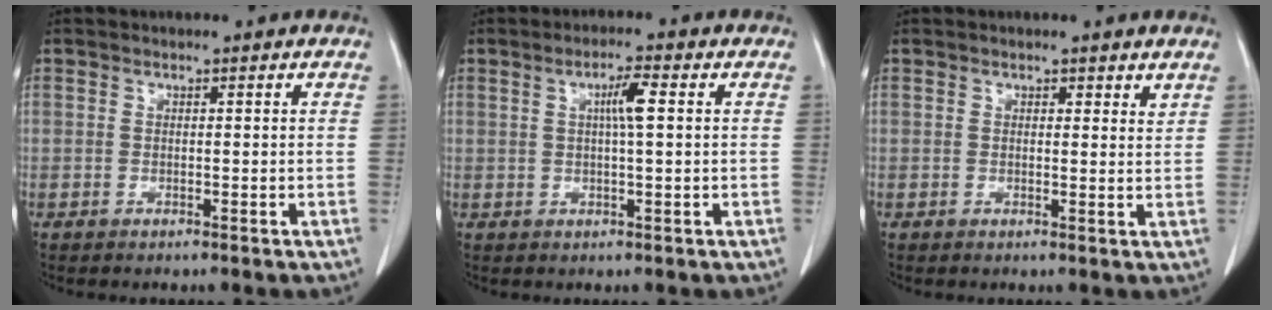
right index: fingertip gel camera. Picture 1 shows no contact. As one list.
[{"total": 3.8, "force": [0.8, 0.2, 3.7], "torque": [-0.065, 0.004, 0.013]}, {"total": 1.5, "force": [1.2, 0.7, 0.6], "torque": [0.001, -0.005, 0.010]}]